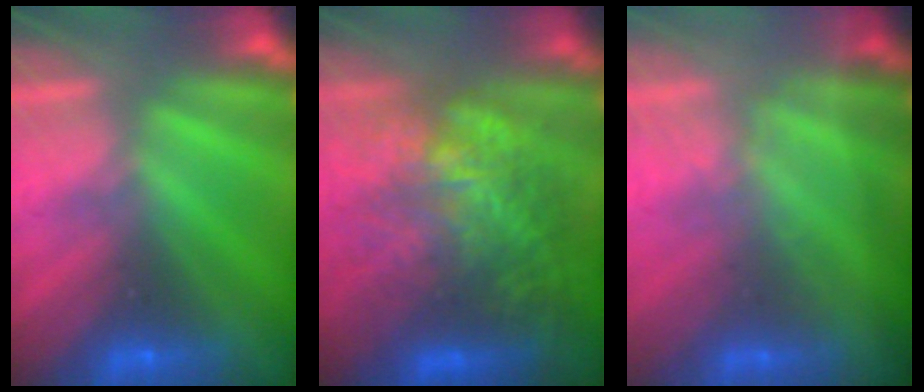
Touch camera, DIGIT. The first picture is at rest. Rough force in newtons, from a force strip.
{"total": 5.8}
{"total": 1.3}